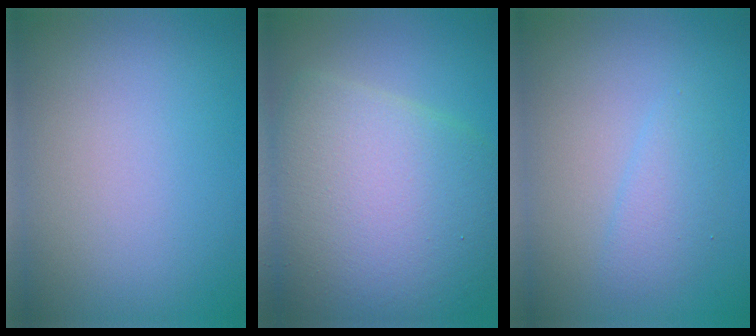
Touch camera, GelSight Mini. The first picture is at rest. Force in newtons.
{"total": 12.1, "press": 12.1, "slide": 0.2}
{"total": 1.9, "press": 1.9, "slide": 0.1}